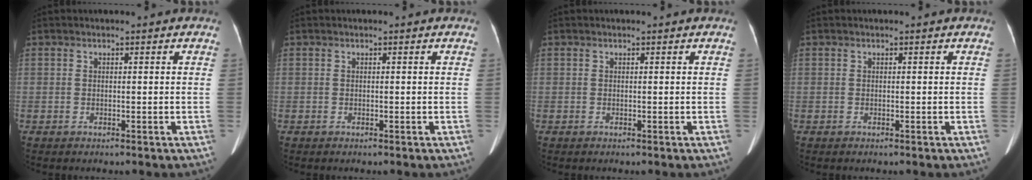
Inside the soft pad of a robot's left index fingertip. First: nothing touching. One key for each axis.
{"total": 0.0}
{"total": 0.0}
{"total": 0.0}